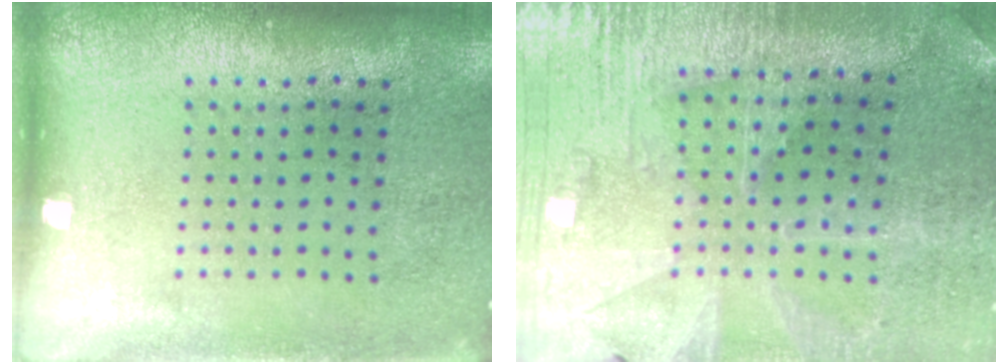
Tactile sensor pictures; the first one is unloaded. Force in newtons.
{"total": 1.4, "press": 1.3, "slide": 0.4}